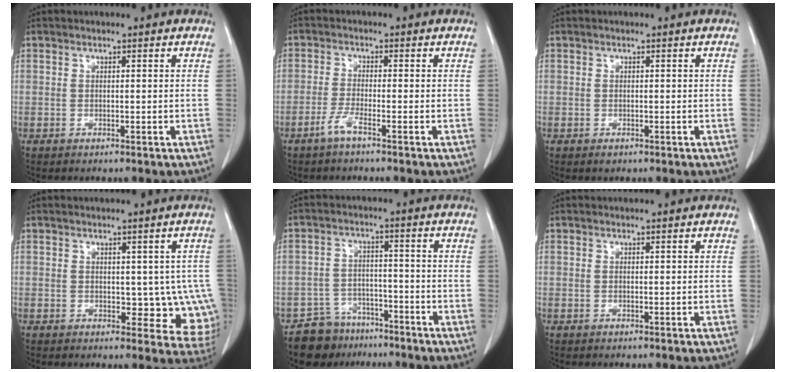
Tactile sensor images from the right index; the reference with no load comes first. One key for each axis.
{"total": 2.8, "fx": -1.9, "fy": -0.2, "fz": 2.0, "tx": -0.044, "ty": -0.003, "tz": -0.044}
{"total": 0.5, "fx": -0.3, "fy": 0.4, "fz": 0.2, "tx": -0.001, "ty": 0.002, "tz": -0.004}
{"total": 7.1, "fx": -0.5, "fy": 4.6, "fz": 5.3, "tx": -0.029, "ty": 0.006, "tz": 0.004}
{"total": 7.0, "fx": -5.4, "fy": 4.5, "fz": -0.2, "tx": 0.011, "ty": 0.022, "tz": -0.089}
{"total": 0.0}